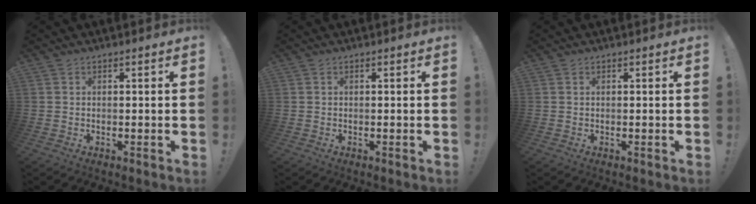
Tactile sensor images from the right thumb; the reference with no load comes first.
{"total": 0.0}
{"total": 0.0}